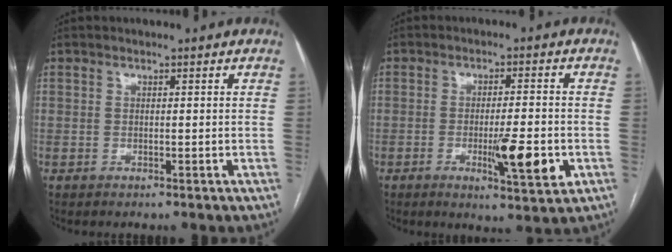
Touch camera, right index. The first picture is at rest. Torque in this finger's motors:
{"motor_torque": [1.10, -0.45, 0.50, 0.11]}